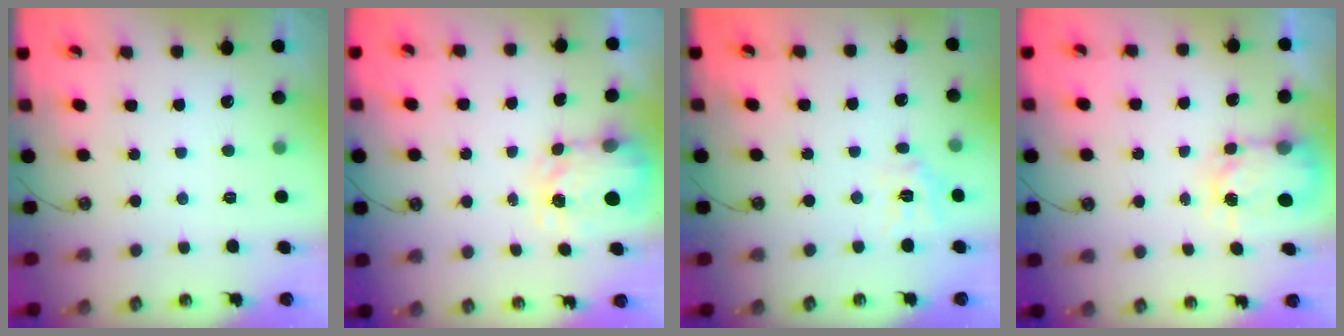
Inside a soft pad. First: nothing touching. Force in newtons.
{"total": 3.8, "press": 3.8, "slide": 0.5}
{"total": 9.0, "press": 9.0, "slide": 0.6}
{"total": 5.4, "press": 5.4, "slide": 0.4}